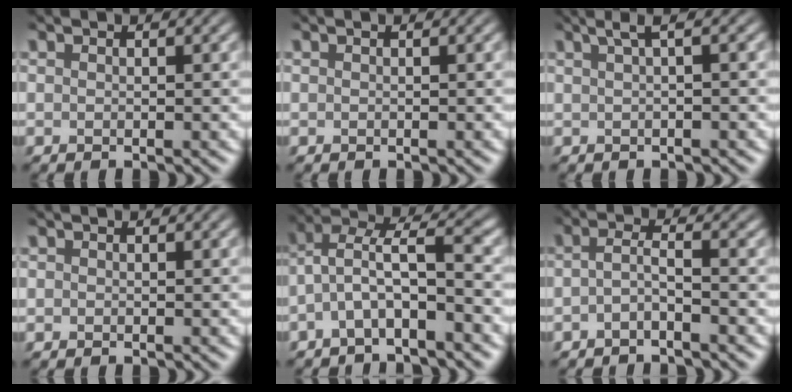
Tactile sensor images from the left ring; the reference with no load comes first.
{"total": 0.0}
{"total": 2.5, "force": [0.8, 0.7, 2.3], "torque": [-0.031, 0.008, 0.009]}
{"total": 0.0}
{"total": 4.3, "force": [-1.9, 0.9, 3.7], "torque": [-0.073, 0.017, -0.045]}
{"total": 1.7, "force": [-0.9, 0.3, 1.5], "torque": [-0.031, 0.005, -0.022]}